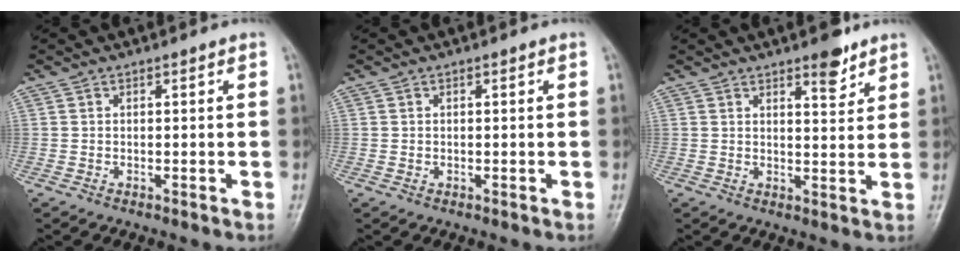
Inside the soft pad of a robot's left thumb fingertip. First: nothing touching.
{"total": 0.5, "force": [0.0, 0.5, 0.3], "torque": [0.000, 0.001, -0.001]}
{"total": 4.8, "force": [3.3, 1.7, 3.0], "torque": [-0.028, -0.022, 0.047]}